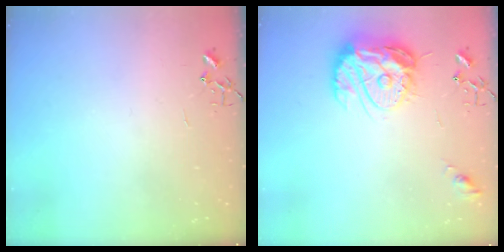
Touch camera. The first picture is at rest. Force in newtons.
{"total": 16.7, "press": 16.6, "slide": 1.5}